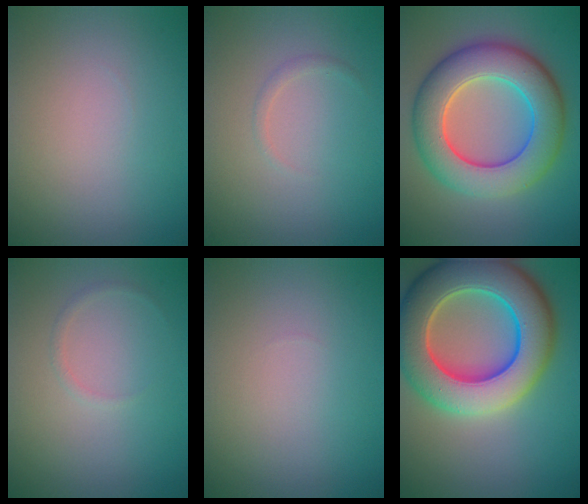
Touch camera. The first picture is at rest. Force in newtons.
{"total": 0.7, "press": 0.7, "slide": 0.1}
{"total": 9.9, "press": 9.9, "slide": 0.3}
{"total": 0.6, "press": 0.6, "slide": 0.1}
{"total": 0.0}
{"total": 12.8, "press": 12.8, "slide": 0.6}